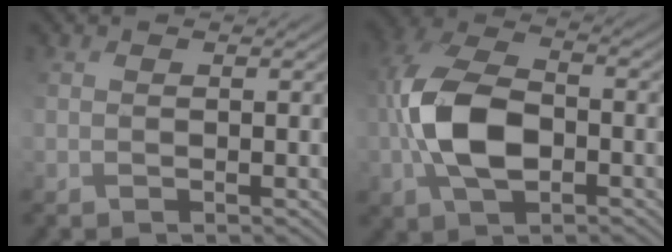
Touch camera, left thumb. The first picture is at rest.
{"total": 9.1, "force": [-1.2, 5.2, 7.4], "torque": [-0.163, 0.016, -0.031]}